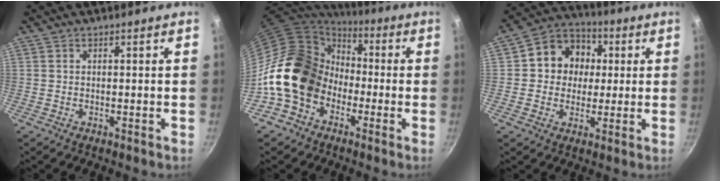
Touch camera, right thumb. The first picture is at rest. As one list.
[{"total": 17.8, "force": [-3.6, 14.1, 10.2], "torque": [-0.144, 0.053, -0.077]}, {"total": 11.2, "force": [1.5, 10.0, 4.9], "torque": [-0.042, 0.017, 0.005]}]